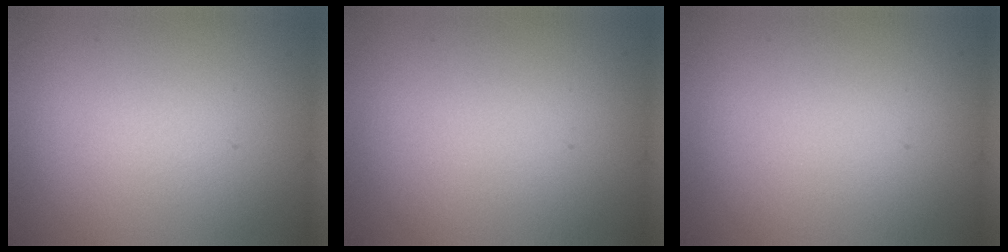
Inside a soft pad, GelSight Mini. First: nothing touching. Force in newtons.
{"total": 0.0}
{"total": 0.0}